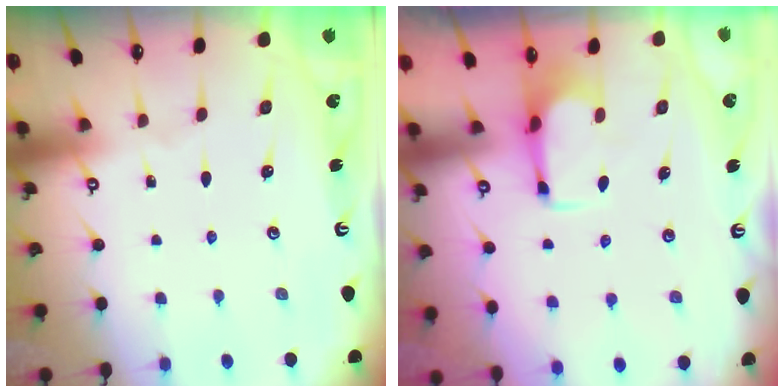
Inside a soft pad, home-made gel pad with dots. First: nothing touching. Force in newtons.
{"total": 2.8, "press": 2.6, "slide": 1.0}